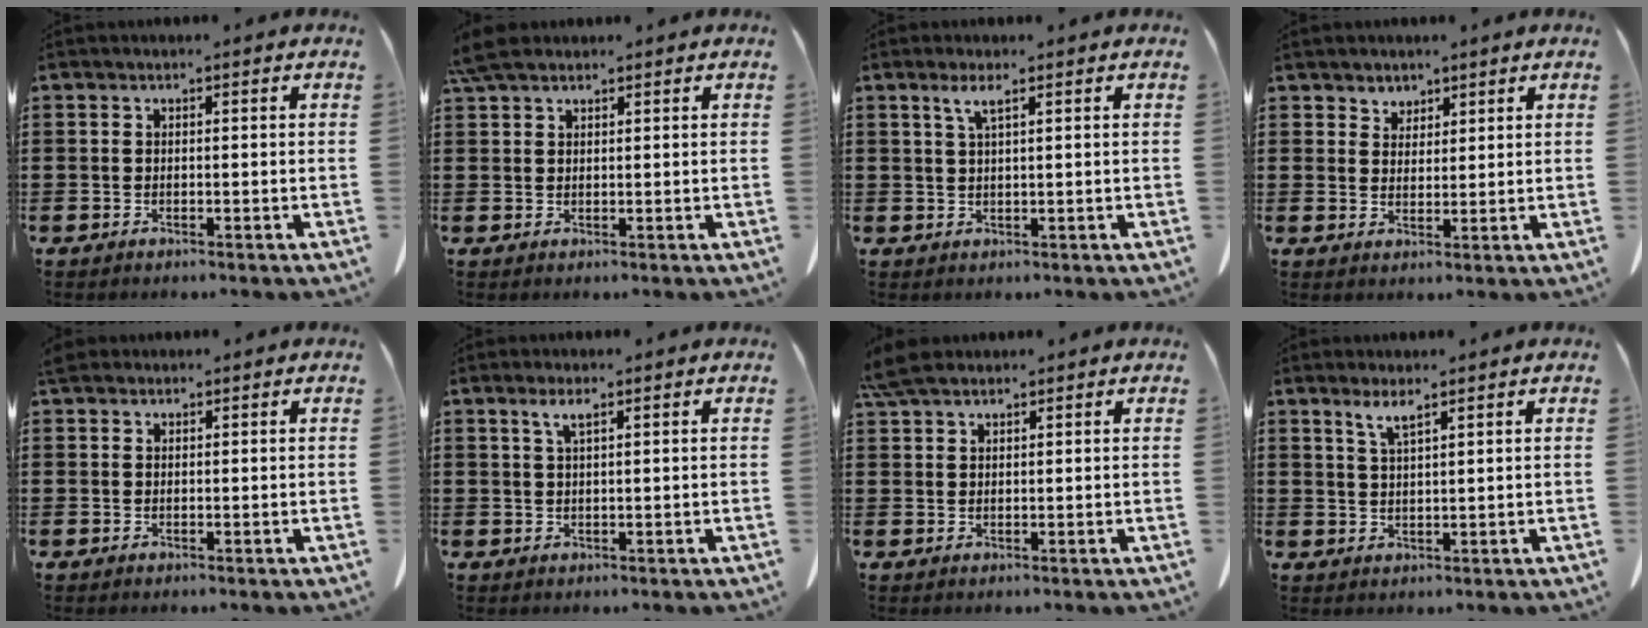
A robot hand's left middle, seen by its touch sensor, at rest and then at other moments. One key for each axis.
{"total": 3.4, "fx": 2.7, "fy": 1.1, "fz": 1.9, "tx": -0.045, "ty": 0.005, "tz": 0.051}
{"total": 2.3, "fx": 1.1, "fy": 0.3, "fz": 1.9, "tx": -0.042, "ty": 0.003, "tz": 0.019}
{"total": 2.8, "fx": 2.4, "fy": 1.5, "fz": 0.0, "tx": -0.009, "ty": 0.005, "tz": 0.045}
{"total": 1.4, "fx": 1.1, "fy": 0.6, "fz": 0.4, "tx": -0.014, "ty": 0.004, "tz": 0.022}
{"total": 2.1, "fx": 1.0, "fy": 0.4, "fz": 1.8, "tx": -0.038, "ty": 0.004, "tz": 0.017}
{"total": 4.2, "fx": 3.4, "fy": 1.2, "fz": 2.2, "tx": -0.059, "ty": 0.000, "tz": 0.063}
{"total": 2.5, "fx": 1.9, "fy": 0.3, "fz": 1.6, "tx": -0.037, "ty": 0.002, "tz": 0.034}